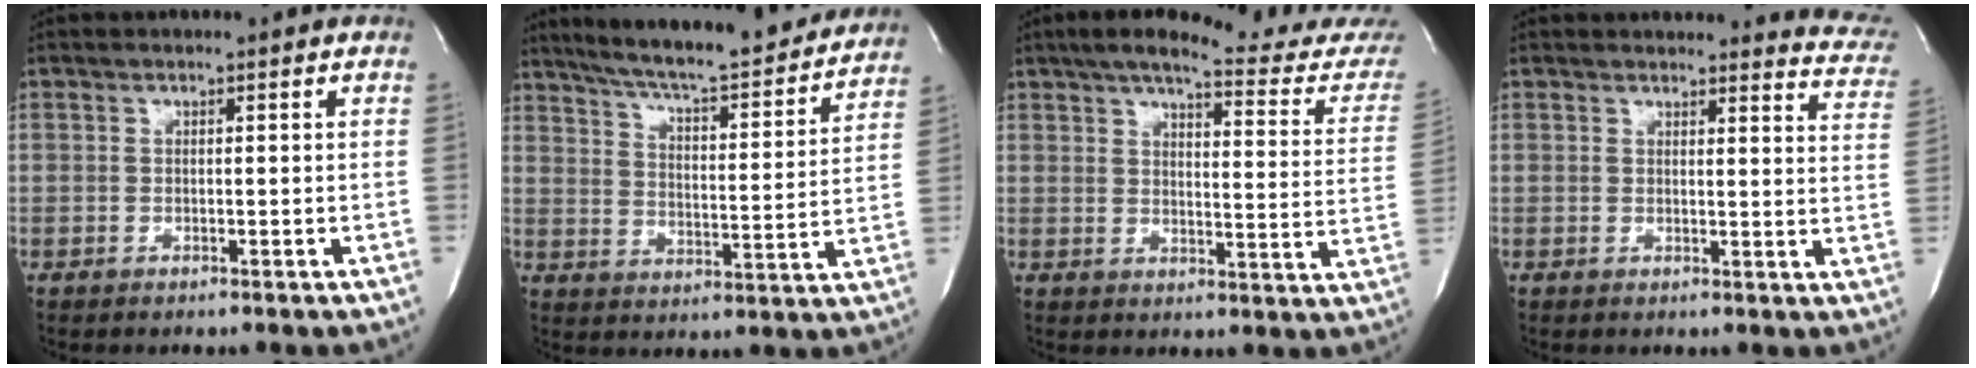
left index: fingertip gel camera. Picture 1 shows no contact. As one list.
[{"total": 22.7, "force": [20.5, 2.7, 9.4], "torque": [-0.151, -0.024, 0.277]}, {"total": 21.0, "force": [18.8, 1.7, 9.1], "torque": [-0.123, -0.049, 0.226]}, {"total": 13.9, "force": [13.4, 2.8, 2.2], "torque": [0.016, -0.066, 0.108]}]